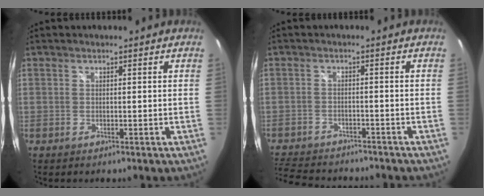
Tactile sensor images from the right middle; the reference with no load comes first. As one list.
[{"total": 11.3, "force": [-10.0, 3.8, 3.8], "torque": [-0.108, -0.008, -0.162]}]